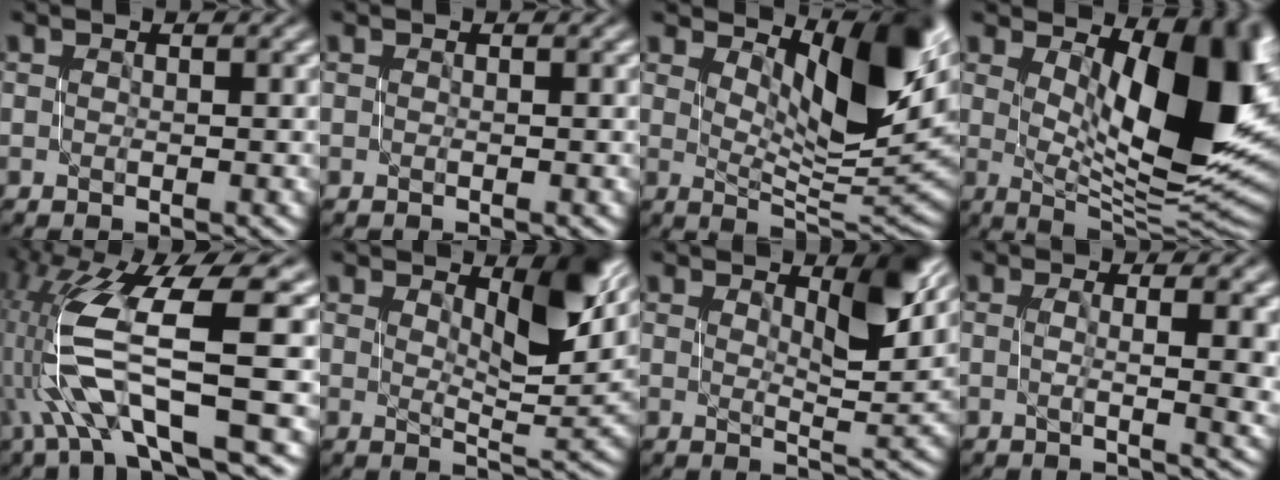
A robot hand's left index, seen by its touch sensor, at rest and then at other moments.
{"total": 0.0}
{"total": 10.0, "force": [4.5, 3.3, 8.3], "torque": [-0.122, -0.006, 0.086]}
{"total": 13.4, "force": [3.3, 5.8, 11.7], "torque": [-0.137, -0.009, 0.060]}
{"total": 11.0, "force": [-1.9, 2.7, 10.5], "torque": [-0.219, -0.005, -0.023]}
{"total": 6.0, "force": [2.9, 1.7, 4.9], "torque": [-0.066, -0.009, 0.052]}
{"total": 4.8, "force": [2.5, 1.2, 3.9], "torque": [-0.053, -0.009, 0.043]}
{"total": 5.9, "force": [0.6, 2.3, 5.4], "torque": [-0.056, -0.002, 0.007]}